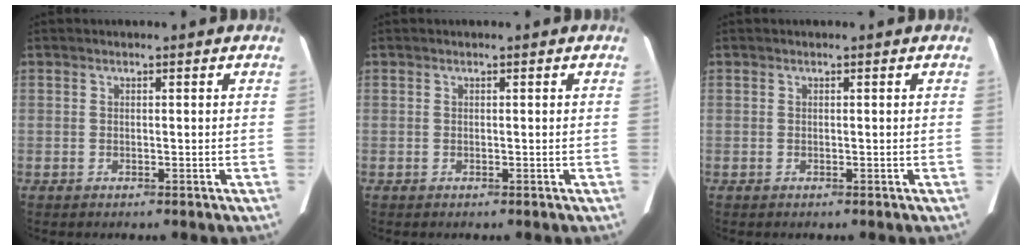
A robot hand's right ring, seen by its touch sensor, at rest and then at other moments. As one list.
[{"total": 0.0}, {"total": 0.0}]